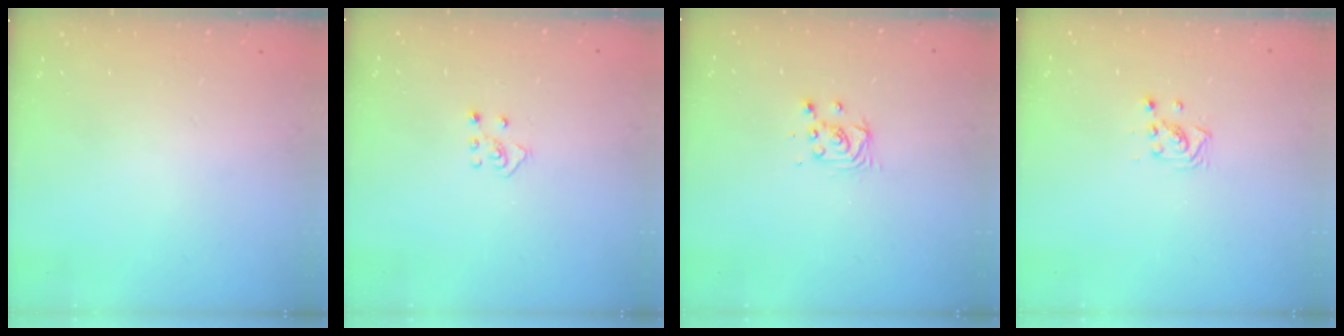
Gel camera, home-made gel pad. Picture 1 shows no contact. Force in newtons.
{"total": 4.6, "press": 4.6, "slide": 0.3}
{"total": 3.4, "press": 3.4, "slide": 0.4}
{"total": 3.4, "press": 3.4, "slide": 0.3}